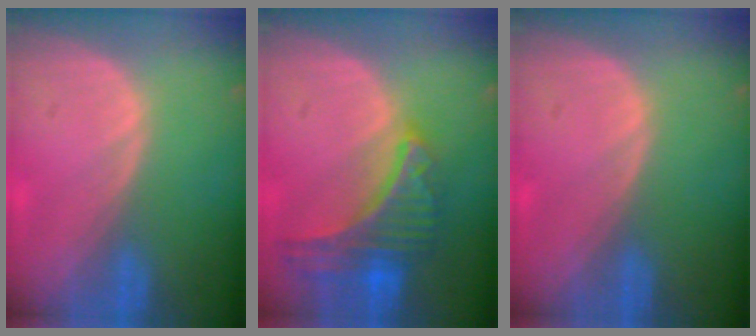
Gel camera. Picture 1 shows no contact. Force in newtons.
{"total": 9.0, "press": 7.9, "slide": 4.3}
{"total": 0.0}